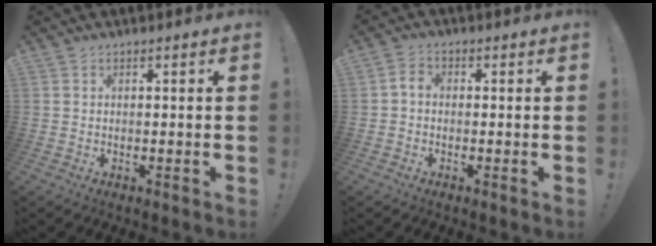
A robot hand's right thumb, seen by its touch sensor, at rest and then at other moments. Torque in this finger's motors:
{"motor_torque": [0.50, 0.43, 0.06, -0.35, 0.00]}